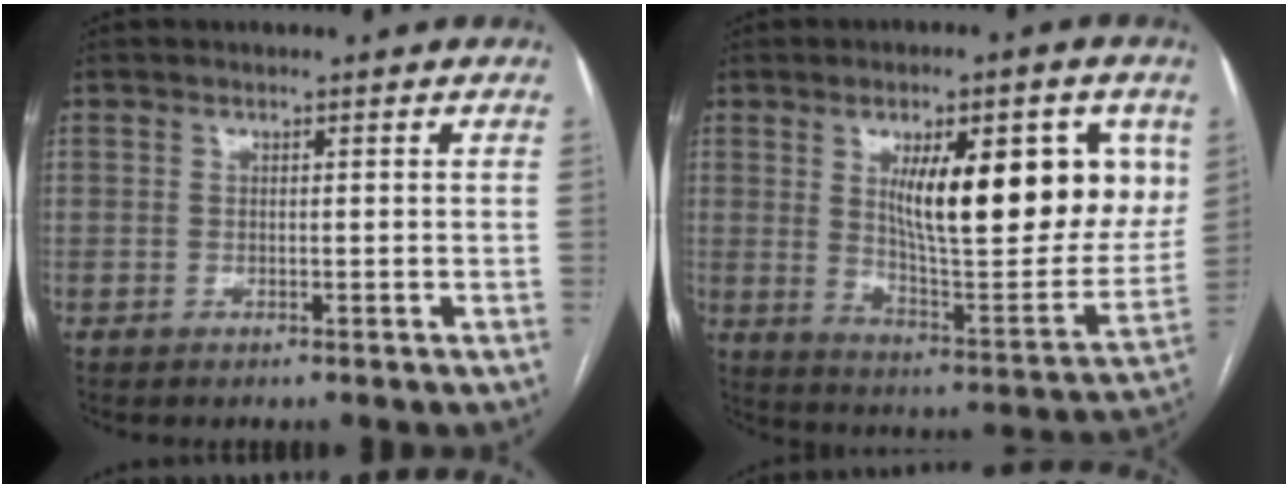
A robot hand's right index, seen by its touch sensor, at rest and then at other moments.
{"total": 21.3, "force": [6.7, 5.5, 19.5], "torque": [-0.278, -0.003, 0.108]}